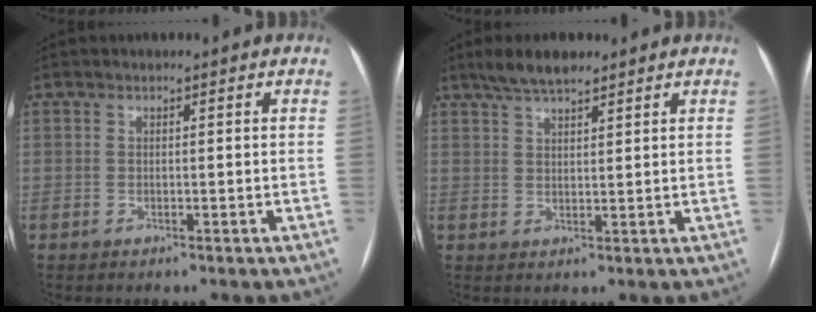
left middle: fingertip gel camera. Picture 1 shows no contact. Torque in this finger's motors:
{"motor_torque": [0.27, -0.24, 0.04, 0.01]}